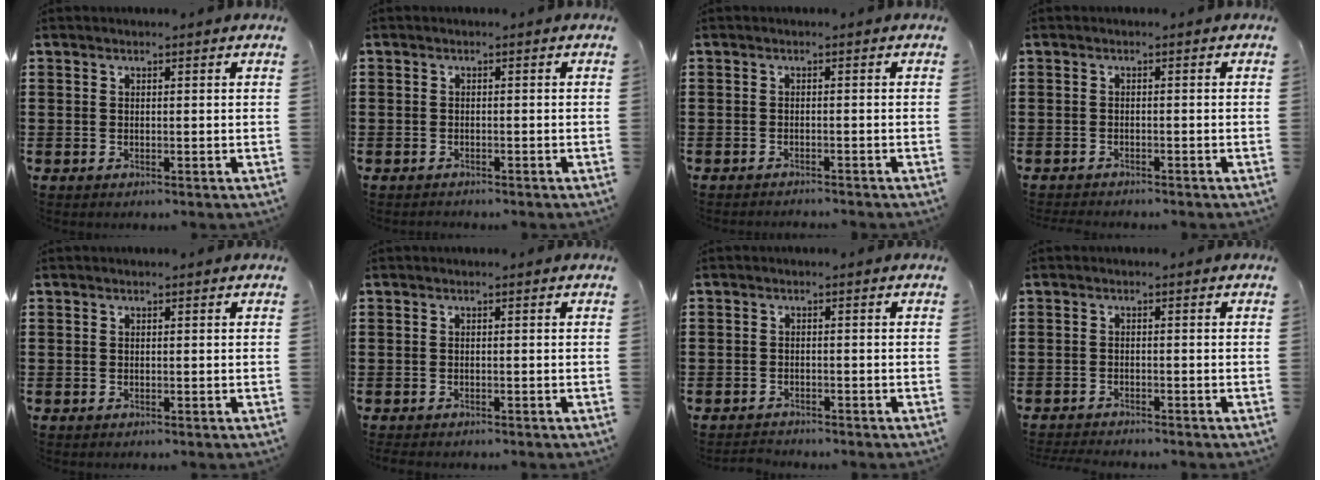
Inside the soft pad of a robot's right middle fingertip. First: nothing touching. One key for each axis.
{"total": 0.8, "fx": -0.7, "fy": 0.4, "fz": -0.2, "tx": 0.002, "ty": 0.004, "tz": -0.017}
{"total": 1.0, "fx": -1.0, "fy": -0.1, "fz": 0.1, "tx": -0.003, "ty": 0.001, "tz": -0.020}
{"total": 0.9, "fx": -0.9, "fy": 0.0, "fz": 0.0, "tx": -0.002, "ty": 0.001, "tz": -0.020}
{"total": 0.0}
{"total": 0.9, "fx": -0.8, "fy": 0.3, "fz": 0.0, "tx": -0.001, "ty": 0.003, "tz": -0.019}
{"total": 1.7, "fx": -1.6, "fy": 0.4, "fz": -0.2, "tx": -0.001, "ty": 0.002, "tz": -0.038}
{"total": 1.6, "fx": -1.6, "fy": 0.0, "fz": 0.0, "tx": -0.005, "ty": 0.000, "tz": -0.035}